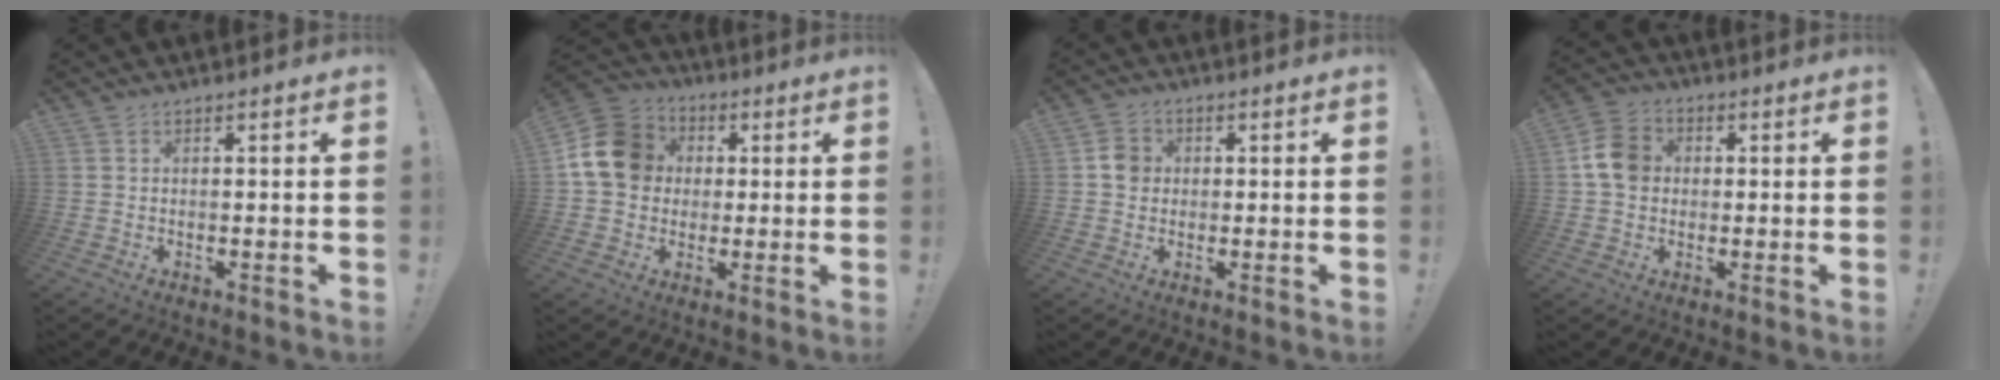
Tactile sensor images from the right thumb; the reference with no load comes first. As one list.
[{"total": 15.2, "force": [2.5, 13.0, 7.6], "torque": [-0.117, 0.010, 0.055]}, {"total": 4.6, "force": [0.3, 4.2, 1.9], "torque": [-0.020, 0.007, 0.005]}, {"total": 9.0, "force": [1.0, 7.5, 4.9], "torque": [-0.075, 0.015, 0.024]}]